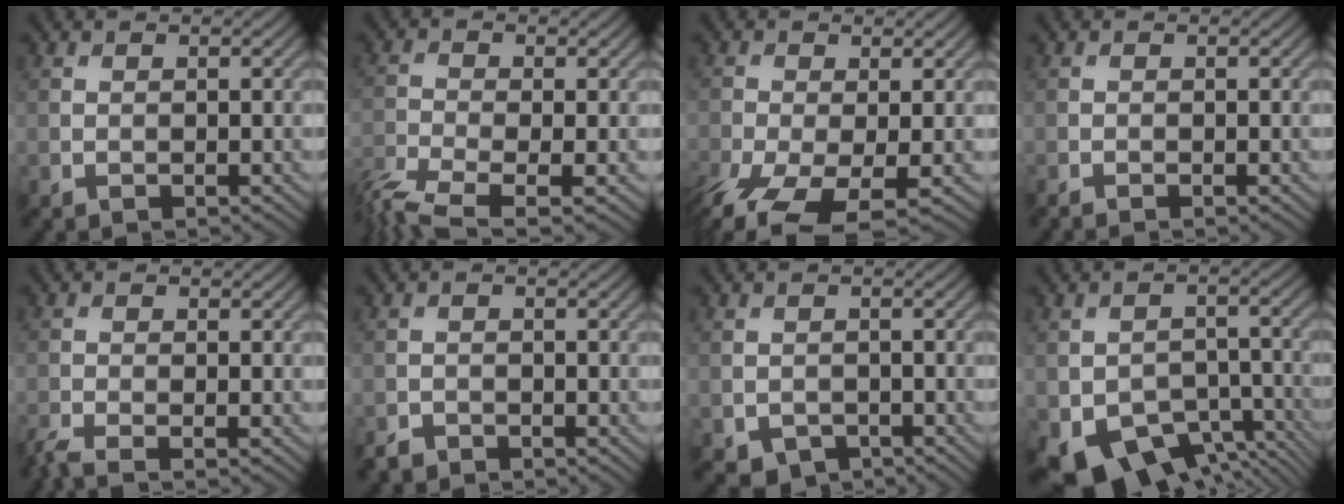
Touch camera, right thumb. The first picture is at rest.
{"total": 6.9, "force": [-4.9, 1.8, 4.6], "torque": [-0.103, -0.024, -0.098]}
{"total": 8.0, "force": [-4.1, 3.3, 6.0], "torque": [-0.140, -0.029, -0.073]}
{"total": 0.7, "force": [-0.6, 0.0, 0.2], "torque": [-0.004, -0.002, -0.014]}
{"total": 2.4, "force": [-1.9, 0.3, 1.5], "torque": [-0.036, -0.009, -0.049]}
{"total": 1.5, "force": [-1.3, 0.6, 0.2], "torque": [-0.004, -0.001, -0.028]}
{"total": 2.3, "force": [-1.5, 1.6, 0.8], "torque": [-0.015, -0.010, -0.027]}
{"total": 10.1, "force": [-5.8, 6.2, 5.4], "torque": [-0.099, -0.033, -0.089]}